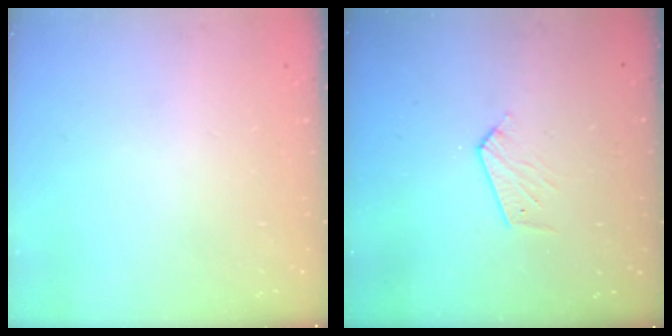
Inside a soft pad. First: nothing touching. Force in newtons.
{"total": 5.2, "press": 5.1, "slide": 0.4}